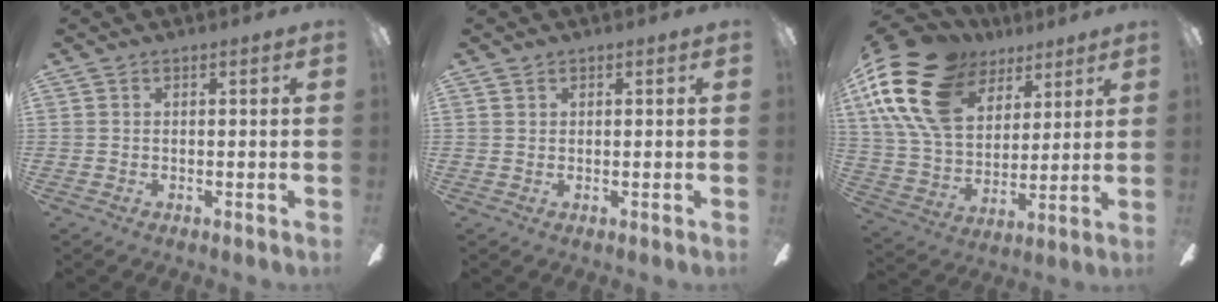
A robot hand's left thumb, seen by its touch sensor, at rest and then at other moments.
{"total": 0.7, "force": [0.5, 0.5, 0.2], "torque": [-0.004, 0.003, 0.010]}
{"total": 22.3, "force": [11.3, 14.3, 12.9], "torque": [-0.279, -0.042, 0.205]}